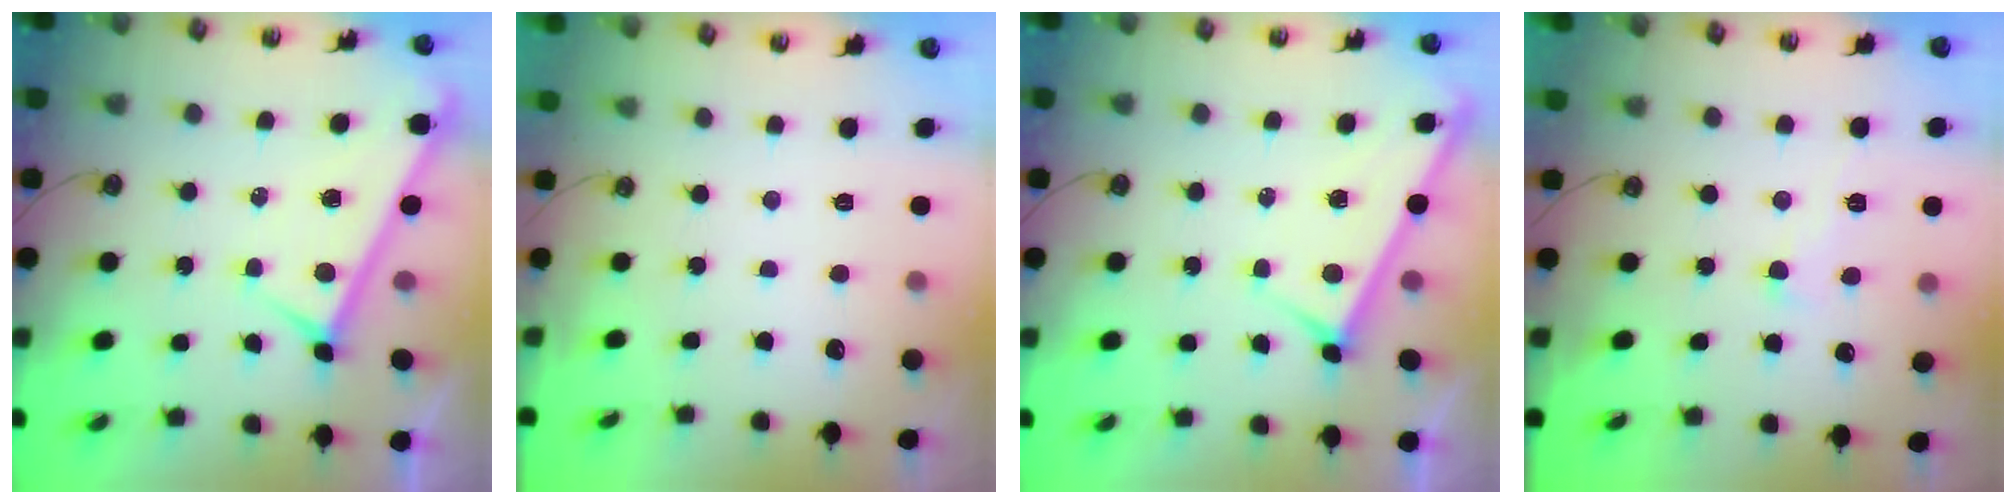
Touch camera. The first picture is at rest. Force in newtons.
{"total": 0.0}
{"total": 3.1, "press": 3.1, "slide": 0.2}
{"total": 1.3, "press": 1.3, "slide": 0.2}